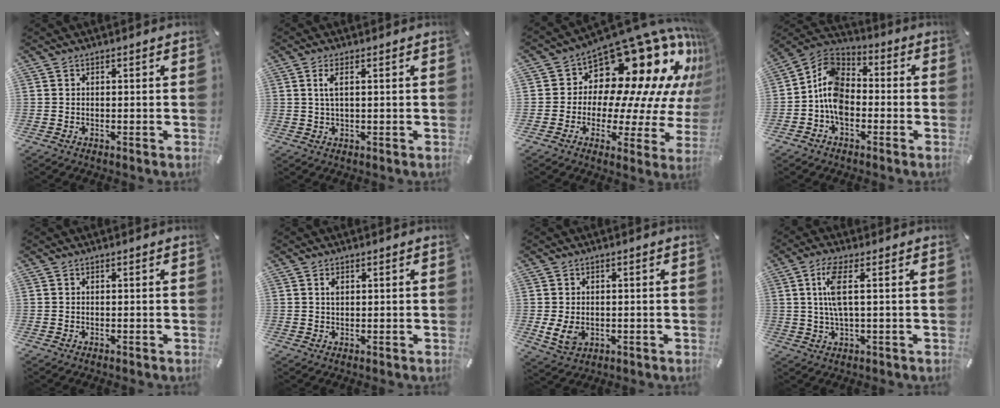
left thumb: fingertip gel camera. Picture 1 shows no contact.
{"total": 4.4, "force": [1.0, 1.1, 4.1], "torque": [-0.090, 0.000, 0.013]}
{"total": 19.9, "force": [13.1, 10.3, 10.9], "torque": [-0.142, -0.132, 0.226]}
{"total": 10.2, "force": [-3.8, 7.1, 6.4], "torque": [-0.149, 0.010, -0.077]}
{"total": 0.0}
{"total": 1.3, "force": [0.5, 0.8, 1.0], "torque": [-0.014, -0.001, 0.006]}
{"total": 5.0, "force": [-0.4, 3.9, 3.1], "torque": [-0.067, -0.003, -0.009]}
{"total": 7.3, "force": [1.5, 2.0, 6.9], "torque": [-0.150, -0.001, 0.020]}